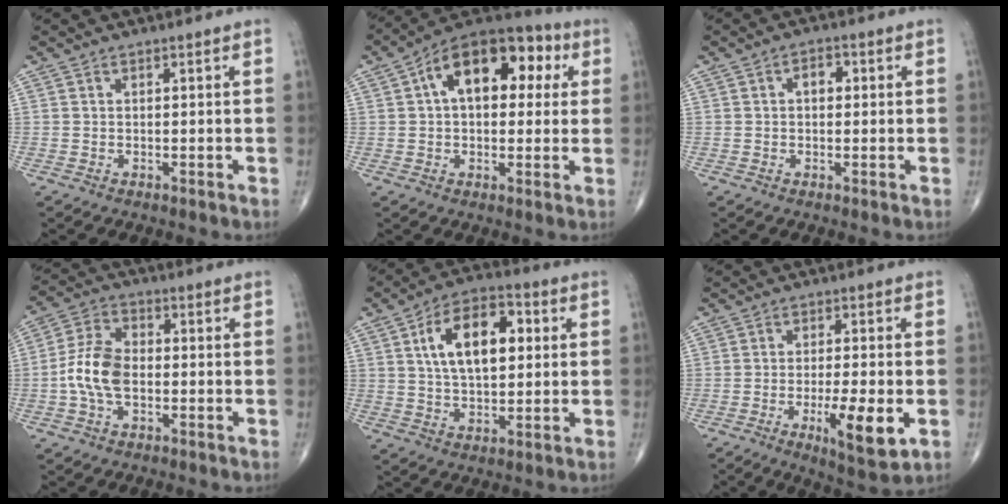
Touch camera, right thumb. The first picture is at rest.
{"total": 17.4, "force": [4.4, 10.1, 13.4], "torque": [-0.160, 0.032, 0.055]}
{"total": 2.9, "force": [0.4, 1.9, 2.1], "torque": [-0.021, 0.011, 0.003]}
{"total": 9.1, "force": [-1.4, 5.4, 7.2], "torque": [-0.149, 0.024, -0.035]}
{"total": 14.6, "force": [3.4, 7.9, 11.8], "torque": [-0.175, 0.009, 0.053]}
{"total": 9.9, "force": [-3.0, 2.3, 9.1], "torque": [-0.145, -0.010, -0.043]}